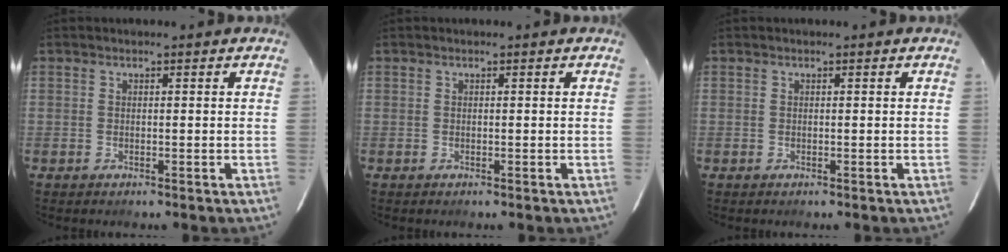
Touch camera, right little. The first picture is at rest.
{"total": 0.0}
{"total": 0.0}